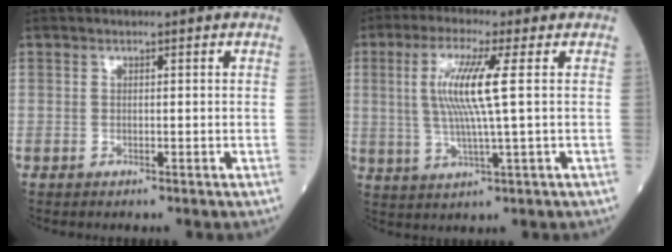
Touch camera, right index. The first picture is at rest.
{"total": 8.6, "force": [1.6, -0.5, 8.4], "torque": [-0.182, 0.000, 0.033]}